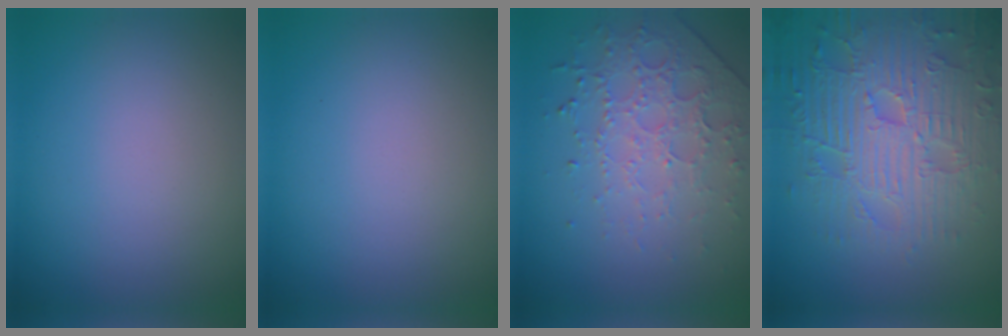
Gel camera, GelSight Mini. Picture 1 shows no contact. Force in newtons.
{"total": 0.0}
{"total": 4.7, "press": 3.2, "slide": 3.5}
{"total": 7.9, "press": 6.1, "slide": 5.1}